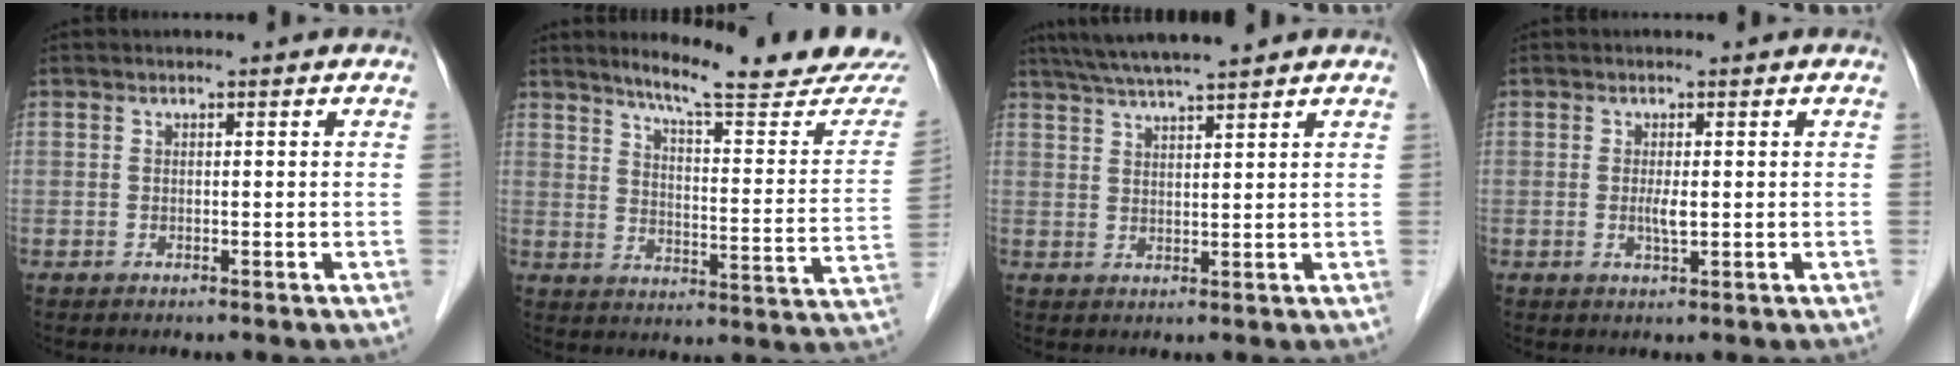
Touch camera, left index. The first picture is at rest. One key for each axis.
{"total": 18.7, "fx": 16.9, "fy": 0.1, "fz": 8.1, "tx": -0.111, "ty": -0.074, "tz": 0.214}
{"total": 8.2, "fx": 7.1, "fy": -0.3, "fz": 4.0, "tx": -0.069, "ty": 0.027, "tz": 0.113}
{"total": 1.8, "fx": 0.0, "fy": 0.3, "fz": 1.8, "tx": -0.040, "ty": -0.003, "tz": 0.001}